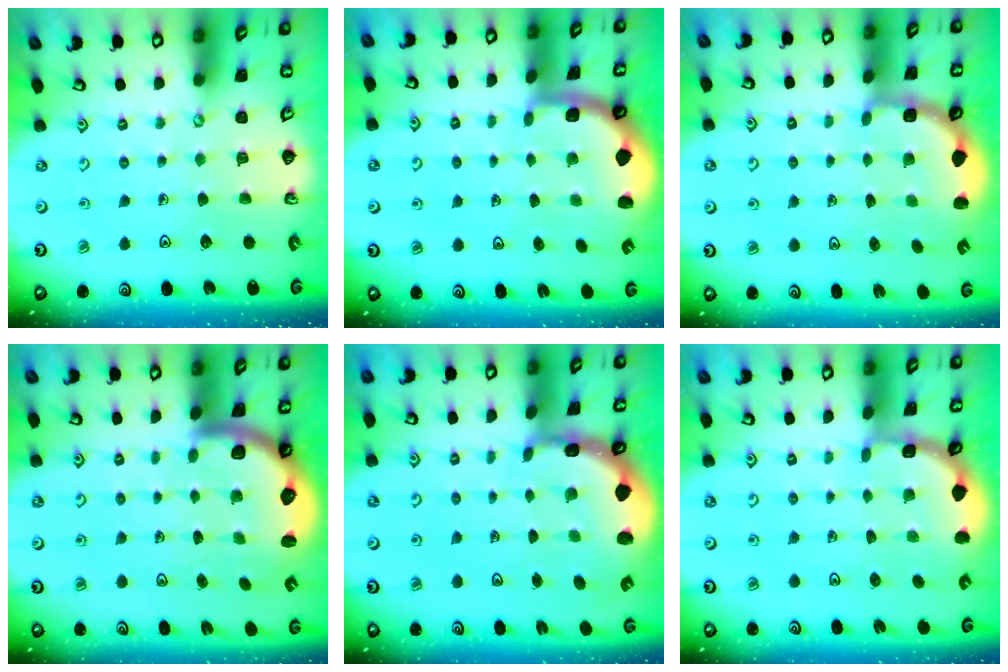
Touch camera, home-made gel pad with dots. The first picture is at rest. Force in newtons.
{"total": 1.5, "press": 1.5, "slide": 0.2}
{"total": 2.8, "press": 2.5, "slide": 1.4}
{"total": 3.0, "press": 2.9, "slide": 0.4}
{"total": 2.2, "press": 2.0, "slide": 0.9}
{"total": 2.1, "press": 2.1, "slide": 0.2}